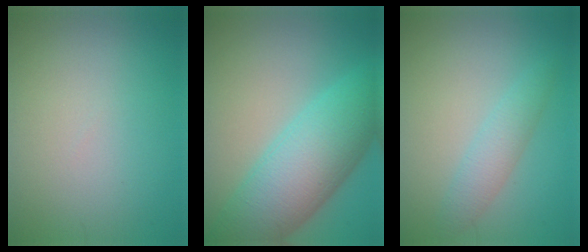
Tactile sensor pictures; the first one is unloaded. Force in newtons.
{"total": 9.6, "press": 9.6, "slide": 0.3}
{"total": 2.4, "press": 2.4, "slide": 0.1}